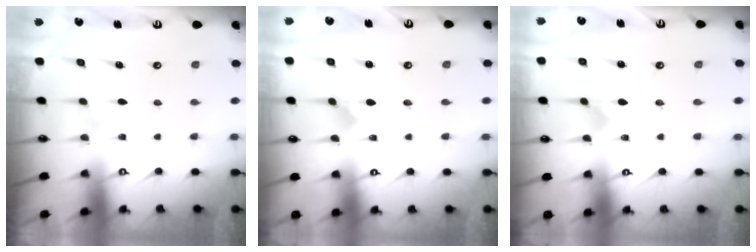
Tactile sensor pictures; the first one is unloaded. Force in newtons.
{"total": 2.3, "press": 2.3, "slide": 0.2}
{"total": 1.3, "press": 1.3, "slide": 0.1}